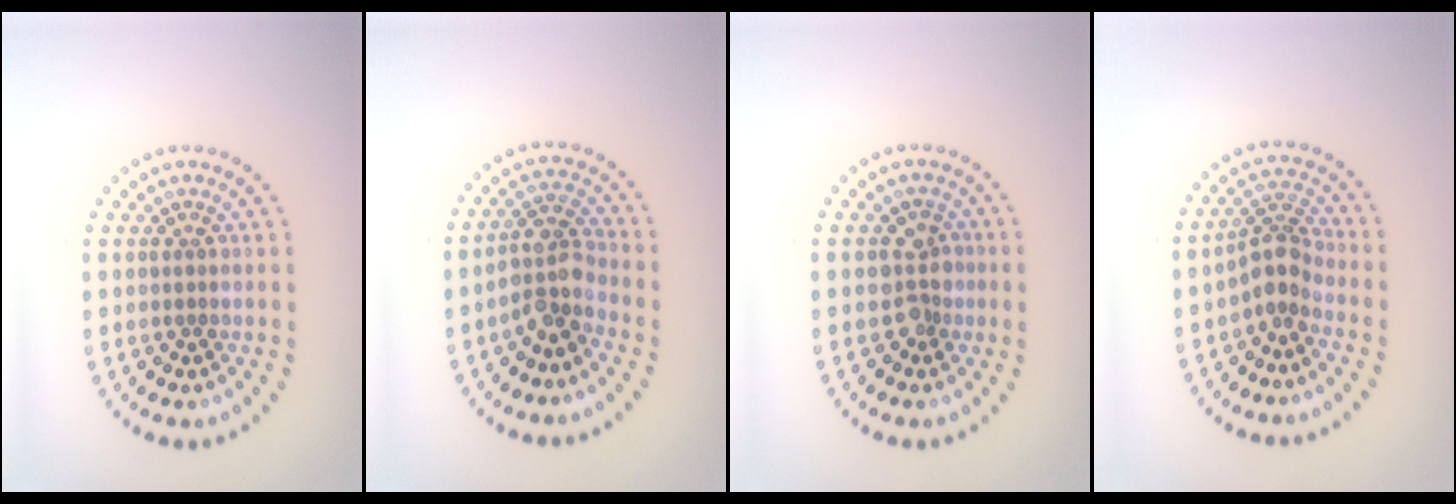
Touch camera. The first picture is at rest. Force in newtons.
{"total": 3.6, "press": 3.0, "slide": 1.9}
{"total": 2.4, "press": 2.3, "slide": 0.7}
{"total": 2.8, "press": 2.1, "slide": 1.8}